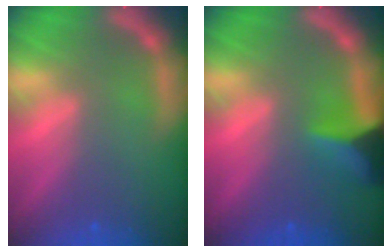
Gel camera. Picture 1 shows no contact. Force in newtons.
{"total": 5.4}